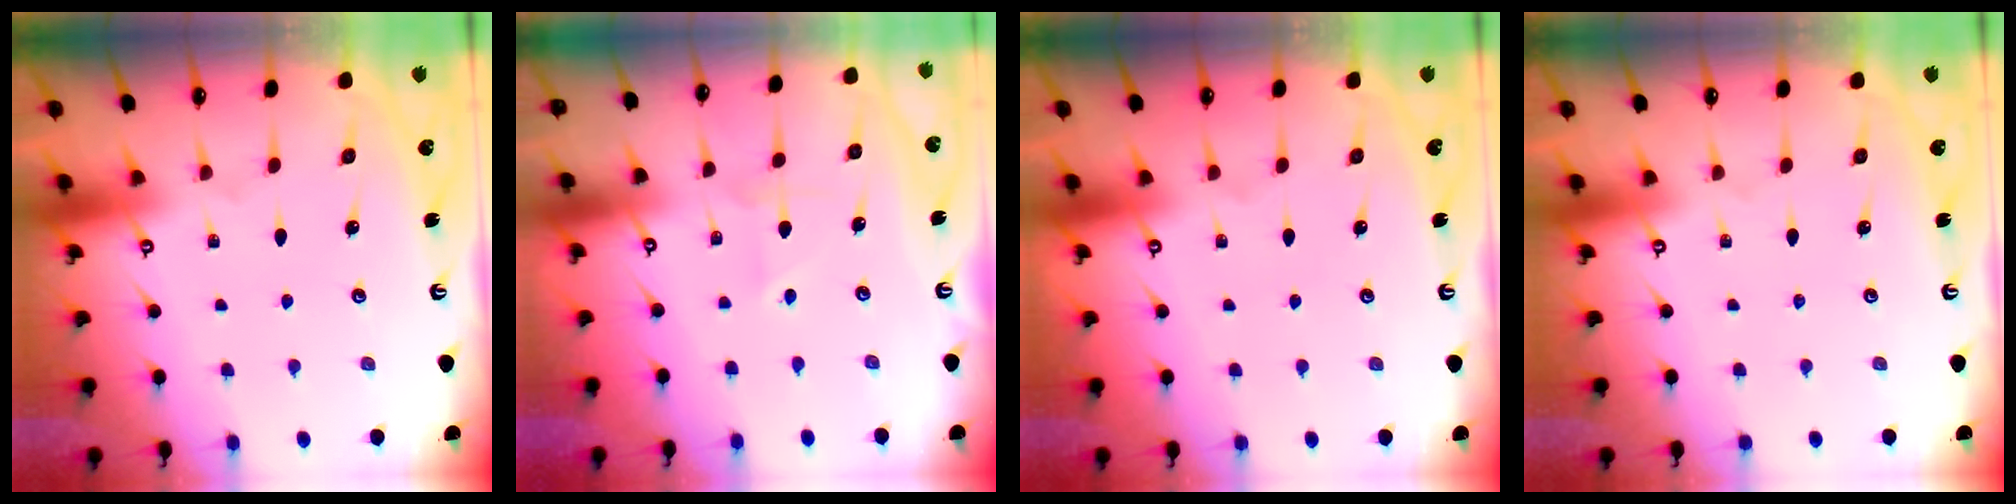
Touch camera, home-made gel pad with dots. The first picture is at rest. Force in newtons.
{"total": 3.0, "press": 2.9, "slide": 0.5}
{"total": 0.0}
{"total": 0.0}